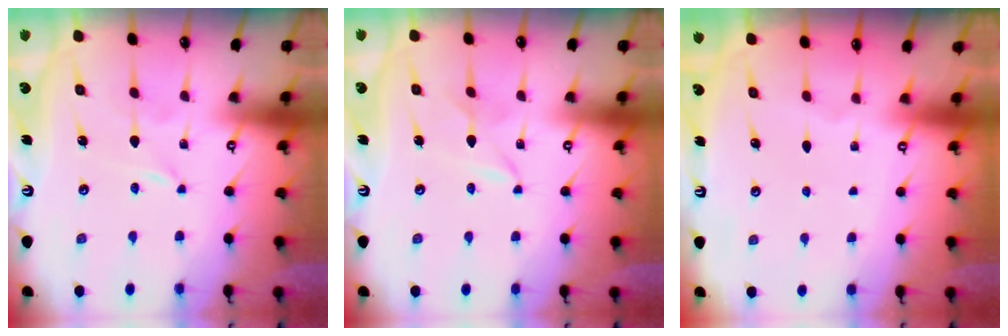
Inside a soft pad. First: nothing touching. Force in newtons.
{"total": 1.5, "press": 1.5, "slide": 0.3}
{"total": 0.5, "press": 0.5, "slide": 0.1}